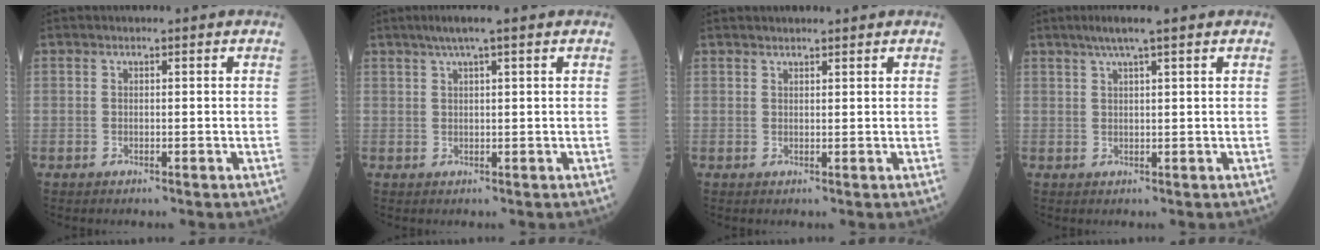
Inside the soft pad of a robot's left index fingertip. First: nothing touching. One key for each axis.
{"total": 3.6, "fx": 2.3, "fy": 0.1, "fz": 2.8, "tx": -0.052, "ty": 0.017, "tz": 0.041}
{"total": 2.3, "fx": 2.2, "fy": 0.3, "fz": 0.7, "tx": -0.005, "ty": 0.023, "tz": 0.035}
{"total": 4.6, "fx": 3.2, "fy": -0.1, "fz": 3.3, "tx": -0.064, "ty": 0.016, "tz": 0.057}